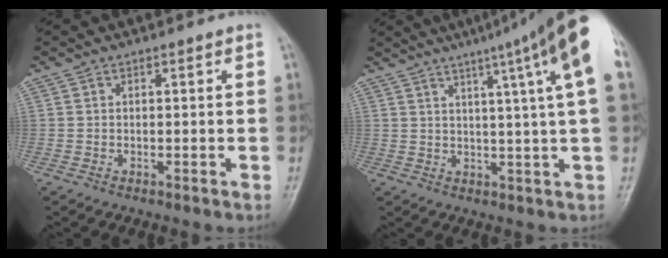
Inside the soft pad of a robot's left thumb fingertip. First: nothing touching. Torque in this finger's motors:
{"motor_torque": [1.09, 0.78, 1.95, -0.83, 0.29]}